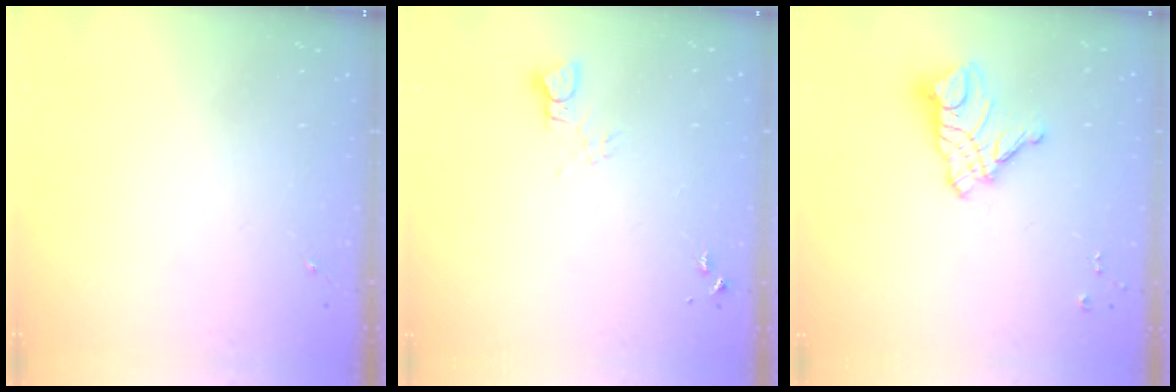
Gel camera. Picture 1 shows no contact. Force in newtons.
{"total": 3.2, "press": 3.2, "slide": 0.1}
{"total": 13.4, "press": 13.3, "slide": 1.2}